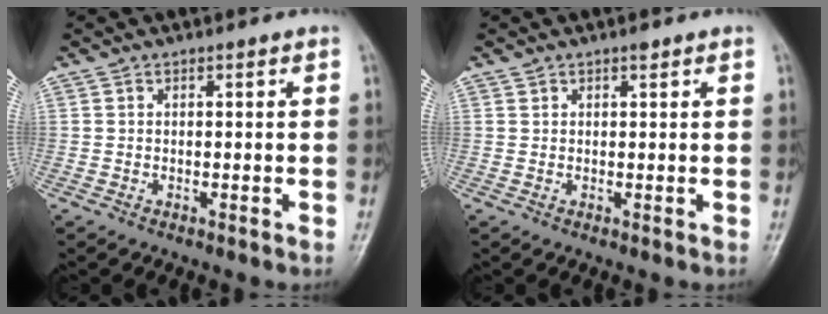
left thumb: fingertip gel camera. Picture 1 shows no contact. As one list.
[{"total": 0.9, "force": [0.7, 0.4, 0.4], "torque": [-0.001, -0.003, 0.009]}]